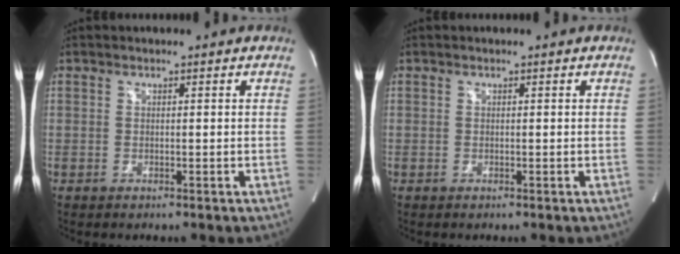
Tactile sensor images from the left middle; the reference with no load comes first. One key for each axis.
{"total": 0.0}